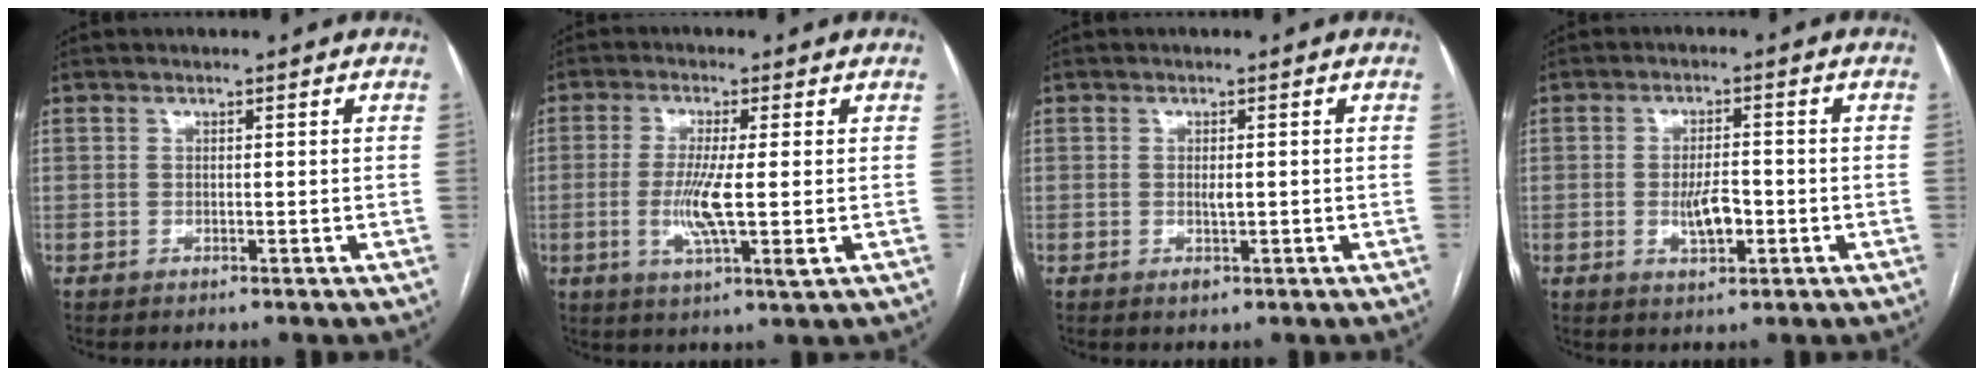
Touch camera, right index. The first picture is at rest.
{"total": 7.7, "force": [-0.8, 0.4, 7.7], "torque": [-0.155, -0.015, -0.017]}
{"total": 1.6, "force": [-0.2, 0.6, 1.4], "torque": [-0.027, -0.002, -0.001]}
{"total": 4.6, "force": [-1.1, 1.6, 4.2], "torque": [-0.077, -0.001, -0.016]}